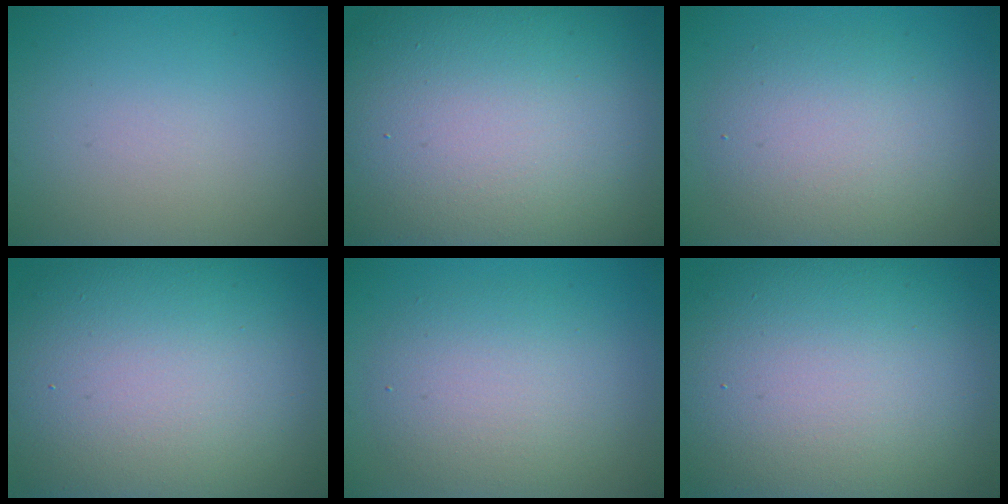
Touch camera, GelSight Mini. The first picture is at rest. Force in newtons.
{"total": 20.2, "press": 20.2, "slide": 0.8}
{"total": 5.2, "press": 5.2, "slide": 0.2}
{"total": 15.9, "press": 15.9, "slide": 1.3}
{"total": 4.8, "press": 4.8, "slide": 0.3}
{"total": 16.7, "press": 16.6, "slide": 1.6}